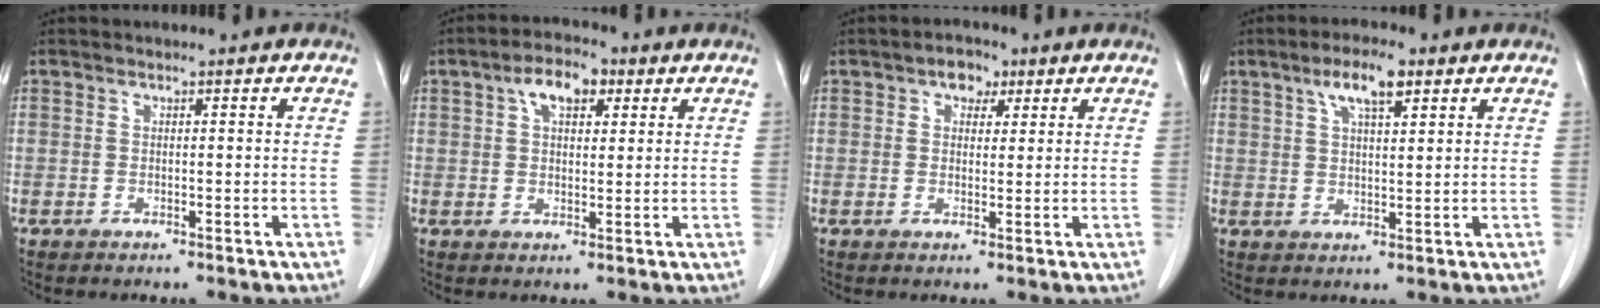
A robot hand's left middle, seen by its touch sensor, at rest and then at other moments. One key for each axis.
{"total": 5.8, "fx": 2.7, "fy": 2.8, "fz": 4.3, "tx": -0.078, "ty": 0.018, "tz": 0.044}
{"total": 3.2, "fx": 1.7, "fy": 2.1, "fz": 1.7, "tx": -0.027, "ty": 0.011, "tz": 0.026}
{"total": 6.1, "fx": 3.5, "fy": 1.4, "fz": 4.8, "tx": -0.092, "ty": 0.008, "tz": 0.061}